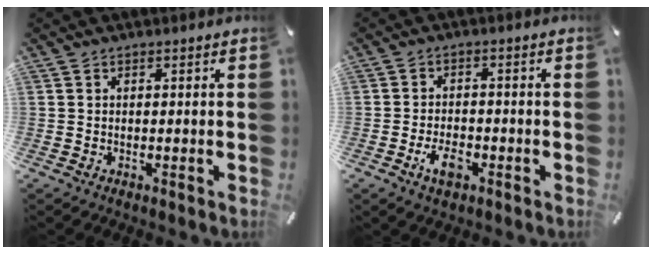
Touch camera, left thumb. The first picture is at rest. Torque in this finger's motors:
{"motor_torque": [-0.07, 0.15, 0.05, 0.06, 0.01]}